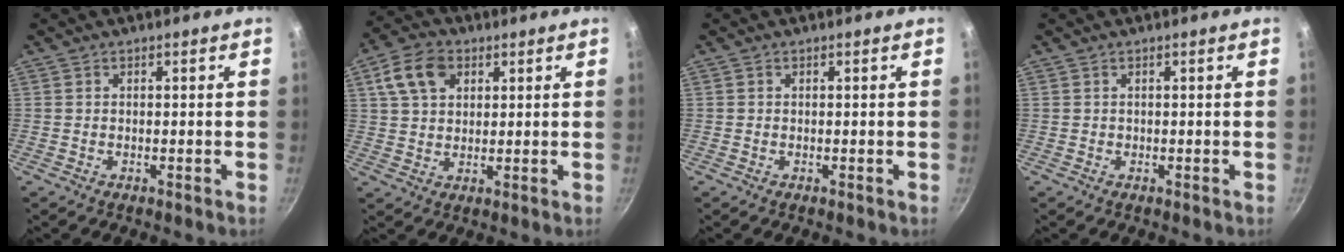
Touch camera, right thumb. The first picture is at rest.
{"total": 8.9, "force": [3.5, 6.2, 5.3], "torque": [-0.086, 0.005, 0.058]}
{"total": 0.0}
{"total": 0.0}